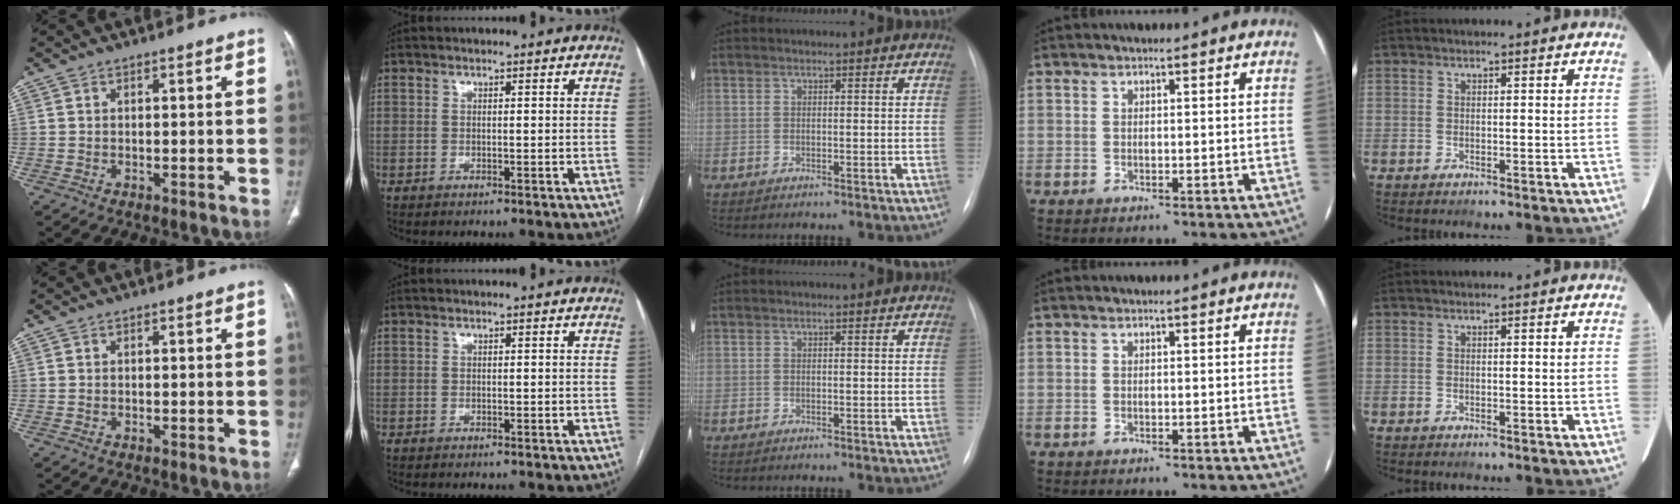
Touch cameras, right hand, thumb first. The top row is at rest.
{}